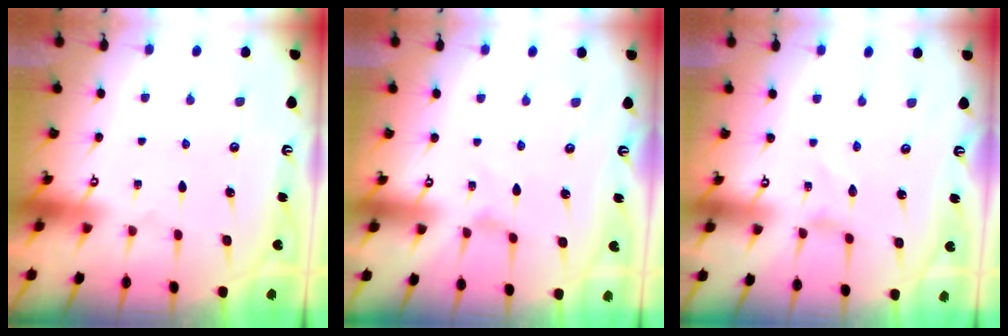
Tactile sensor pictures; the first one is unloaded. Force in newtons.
{"total": 0.0}
{"total": 0.0}